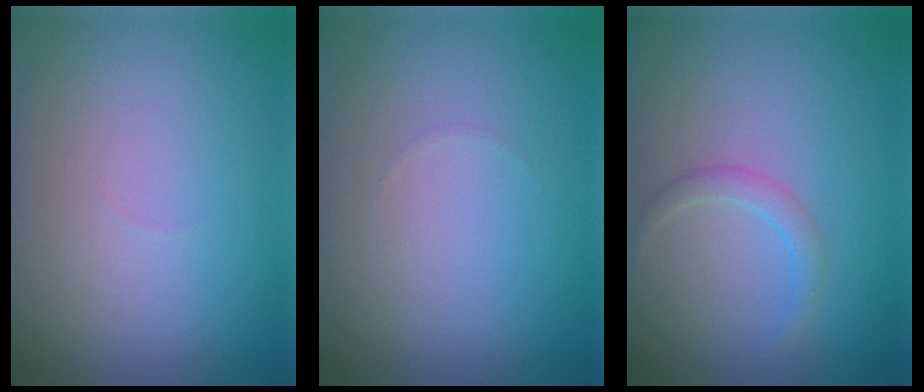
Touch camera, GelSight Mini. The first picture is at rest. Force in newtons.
{"total": 0.0}
{"total": 1.4, "press": 1.4, "slide": 0.1}